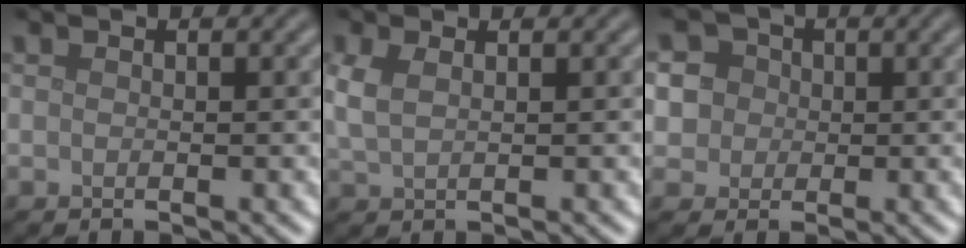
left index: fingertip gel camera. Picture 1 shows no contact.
{"total": 2.1, "force": [0.8, 1.0, 1.6], "torque": [-0.043, 0.003, 0.017]}
{"total": 6.4, "force": [1.8, 5.6, 2.5], "torque": [-0.044, 0.033, 0.006]}